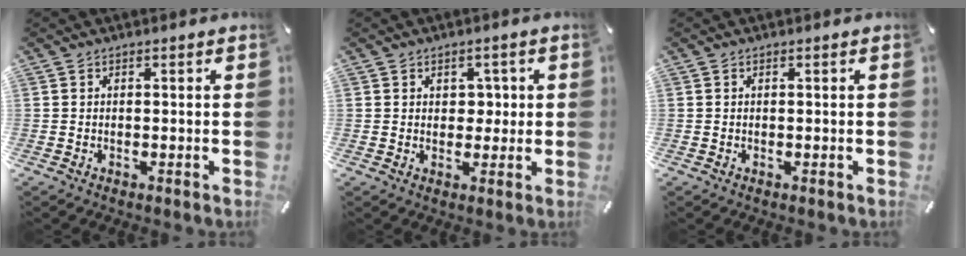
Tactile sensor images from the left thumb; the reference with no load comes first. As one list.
[{"total": 3.7, "force": [0.7, 3.0, 2.0], "torque": [-0.020, -0.003, 0.004]}, {"total": 0.0}]